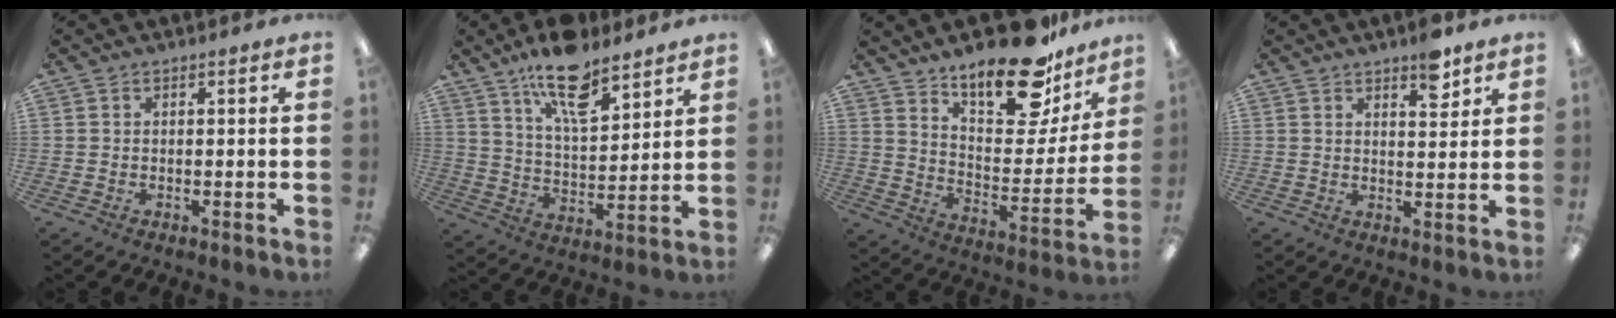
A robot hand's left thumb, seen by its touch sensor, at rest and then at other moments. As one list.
[{"total": 14.5, "force": [10.4, 5.5, 8.5], "torque": [-0.133, -0.053, 0.177]}, {"total": 21.9, "force": [16.9, 7.9, 11.4], "torque": [-0.170, -0.111, 0.286]}, {"total": 6.0, "force": [4.4, 2.3, 3.3], "torque": [-0.026, -0.026, 0.071]}]